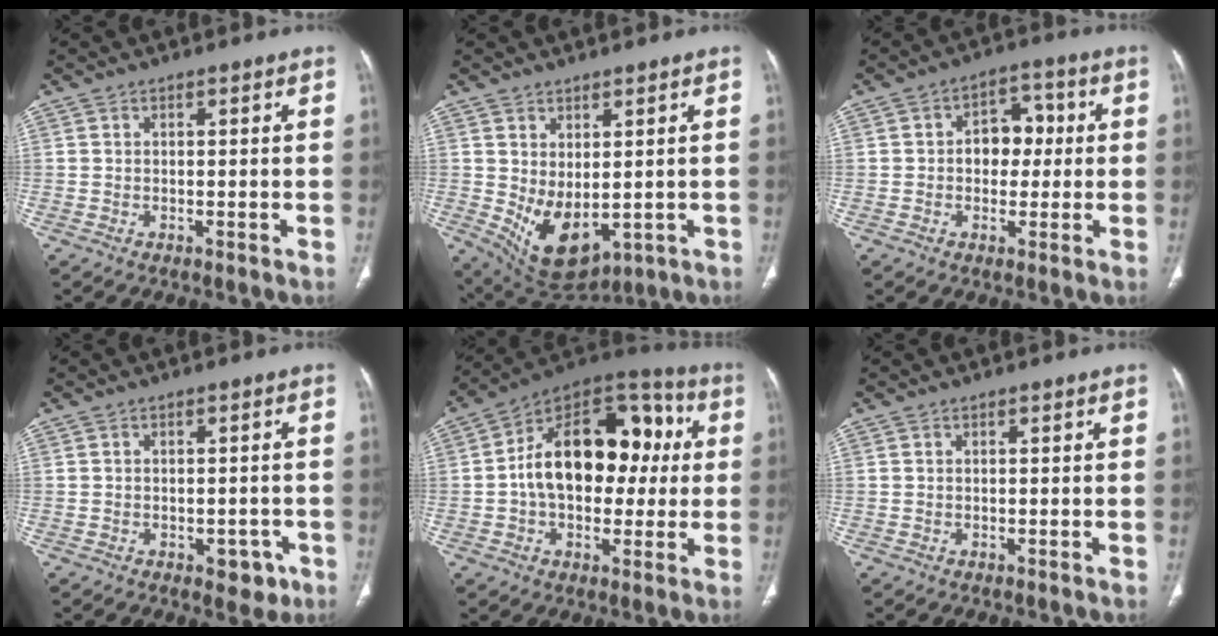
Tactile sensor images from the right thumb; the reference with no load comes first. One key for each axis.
{"total": 9.9, "fx": -0.4, "fy": 5.8, "fz": 8.0, "tx": -0.124, "ty": -0.014, "tz": 0.026}
{"total": 7.6, "fx": 0.4, "fy": 5.6, "fz": 5.2, "tx": -0.038, "ty": 0.021, "tz": 0.001}
{"total": 4.2, "fx": -2.0, "fy": 2.7, "fz": 2.5, "tx": -0.009, "ty": 0.009, "tz": -0.021}
{"total": 22.3, "fx": 1.6, "fy": 14.3, "fz": 17.1, "tx": -0.230, "ty": 0.042, "tz": 0.019}
{"total": 0.0}